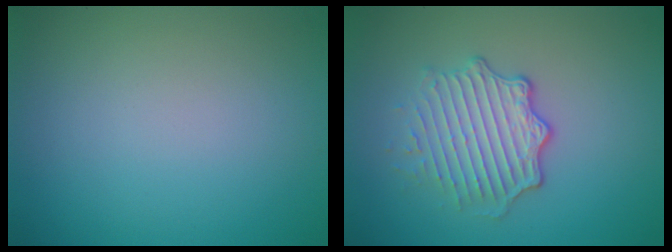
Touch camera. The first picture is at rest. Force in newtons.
{"total": 4.5, "press": 3.2, "slide": 3.2}